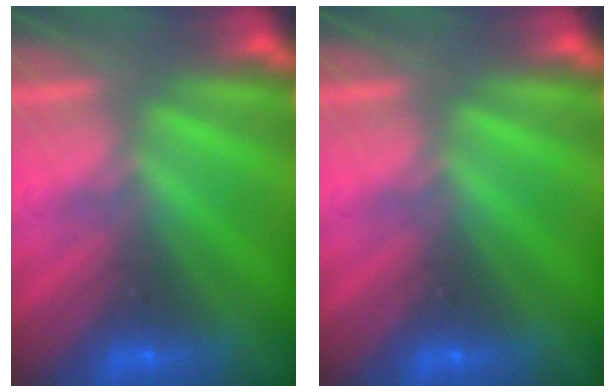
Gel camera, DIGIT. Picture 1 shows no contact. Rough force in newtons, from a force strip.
{"total": 0.0}